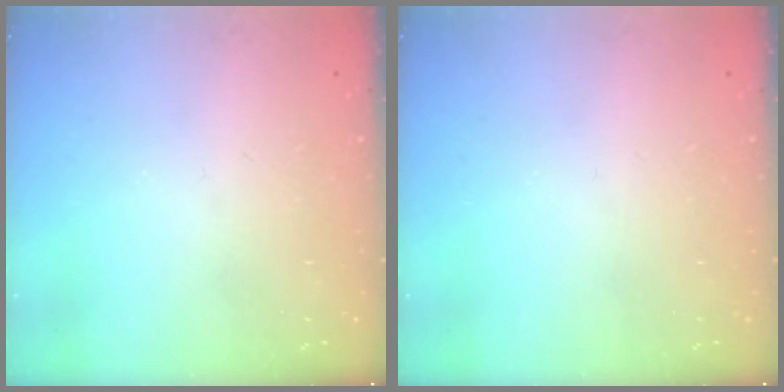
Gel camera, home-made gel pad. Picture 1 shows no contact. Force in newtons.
{"total": 0.0}